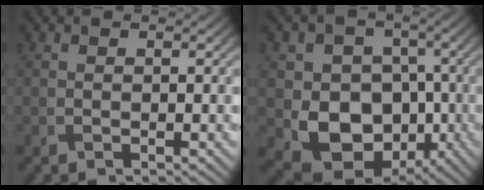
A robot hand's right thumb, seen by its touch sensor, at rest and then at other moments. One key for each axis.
{"total": 10.9, "fx": -2.2, "fy": 8.8, "fz": 6.1, "tx": -0.101, "ty": -0.025, "tz": -0.061}